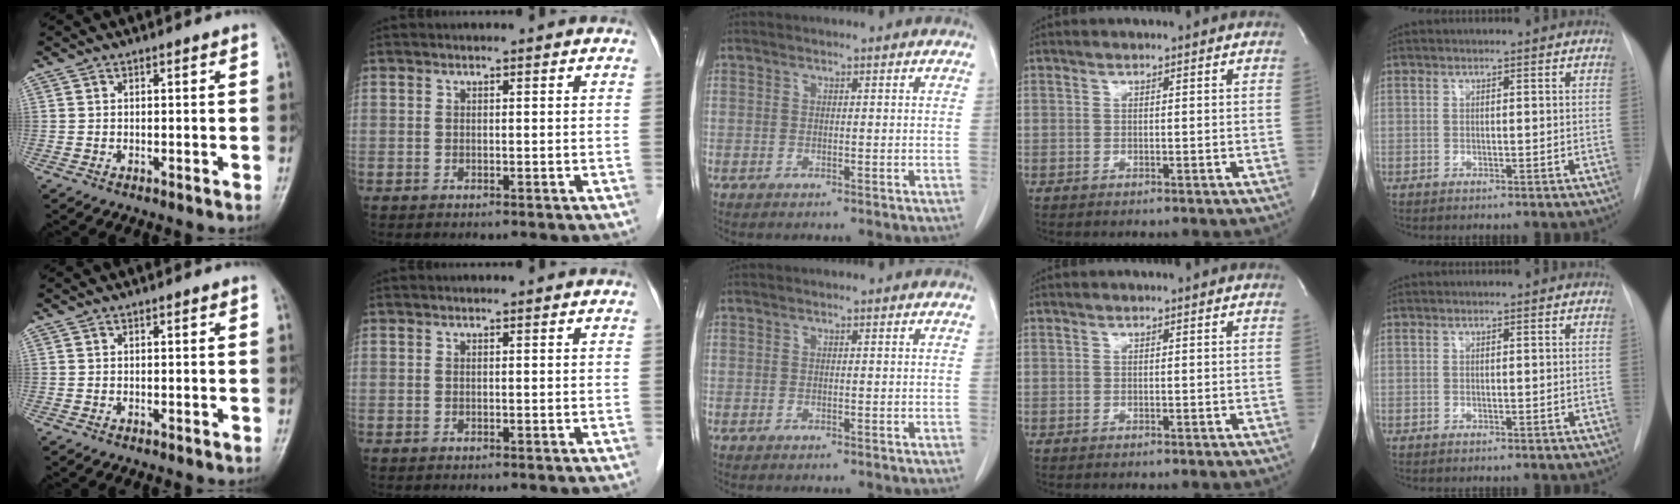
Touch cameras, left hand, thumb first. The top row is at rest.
{}